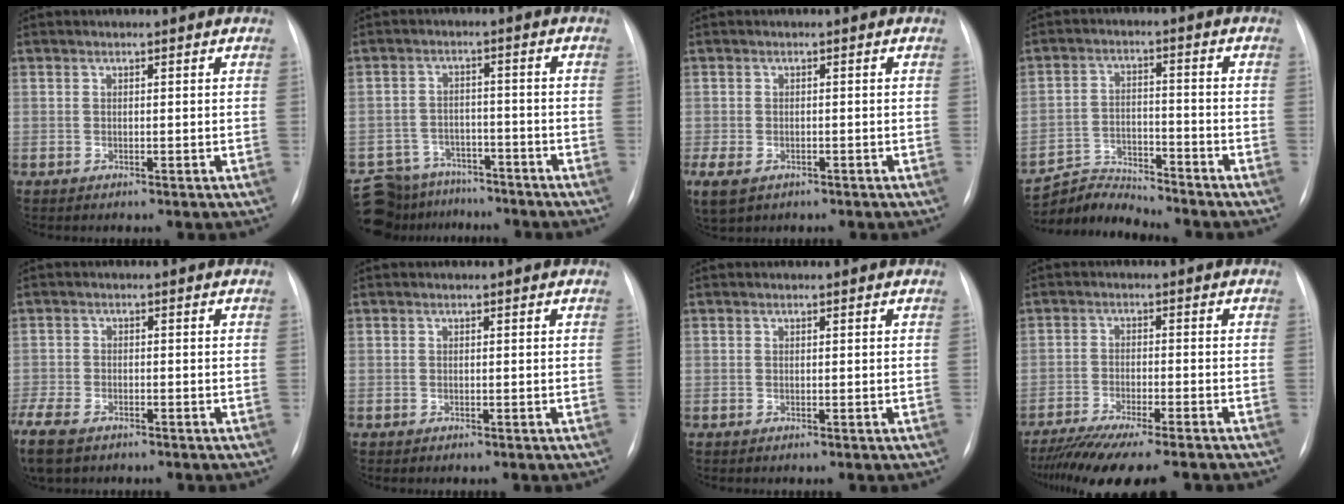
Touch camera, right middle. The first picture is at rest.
{"total": 11.2, "force": [-9.7, 5.4, 1.4], "torque": [-0.033, 0.012, -0.139]}
{"total": 7.4, "force": [-3.8, 5.1, 3.8], "torque": [-0.101, -0.009, -0.055]}
{"total": 6.6, "force": [-6.4, -0.6, -1.5], "torque": [0.017, 0.005, -0.113]}
{"total": 11.9, "force": [-7.8, 6.3, 6.4], "torque": [-0.172, -0.019, -0.125]}
{"total": 0.0}
{"total": 0.0}
{"total": 14.1, "force": [-12.1, 1.2, 7.2], "torque": [-0.109, -0.028, -0.182]}